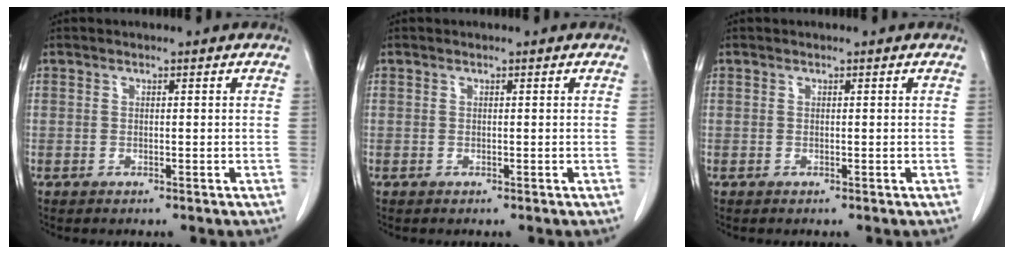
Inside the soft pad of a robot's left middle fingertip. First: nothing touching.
{"total": 0.0}
{"total": 0.0}